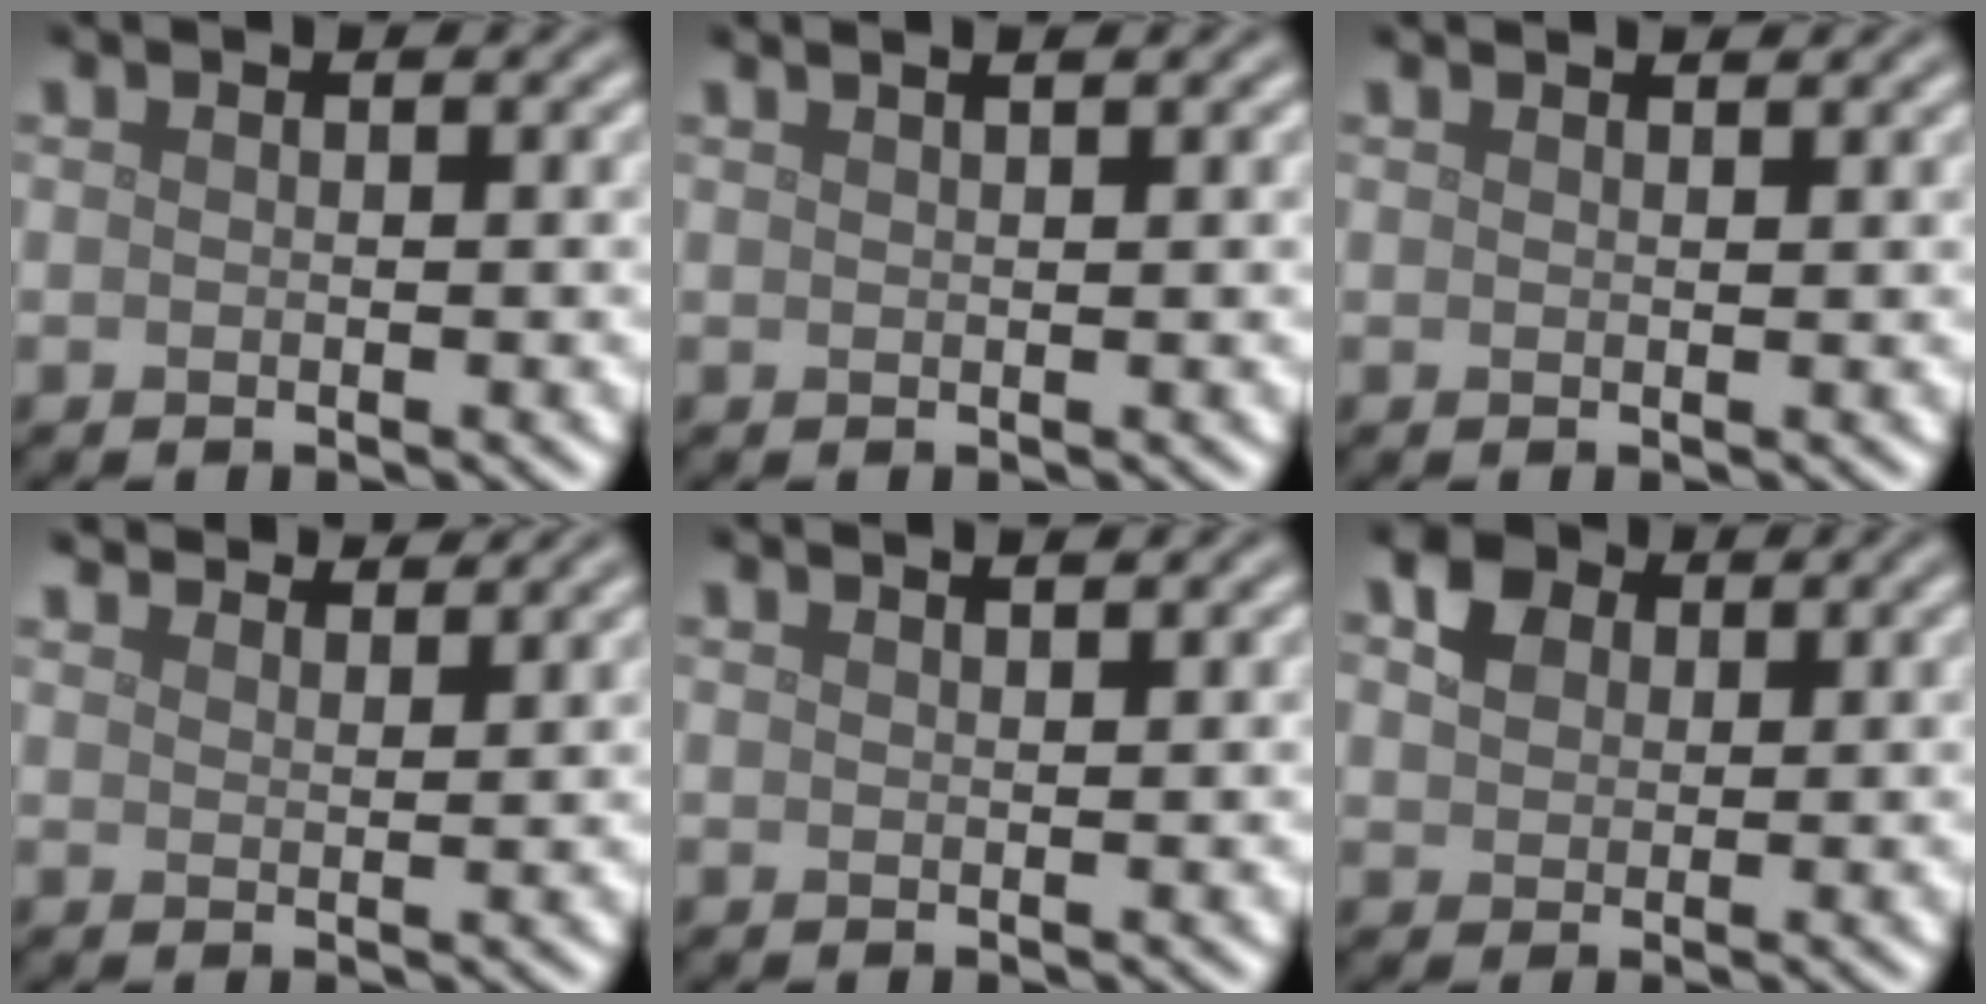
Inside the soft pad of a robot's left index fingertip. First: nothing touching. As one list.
[{"total": 2.8, "force": [1.8, 1.2, 1.7], "torque": [-0.003, 0.012, -0.008]}, {"total": 1.6, "force": [1.5, 0.3, 0.5], "torque": [-0.009, 0.000, 0.012]}, {"total": 5.6, "force": [5.3, 0.9, 1.6], "torque": [-0.029, 0.004, 0.075]}, {"total": 1.6, "force": [1.3, 0.5, 0.8], "torque": [-0.001, 0.001, 0.003]}, {"total": 2.9, "force": [1.1, 2.3, 1.3], "torque": [-0.029, 0.005, 0.017]}]